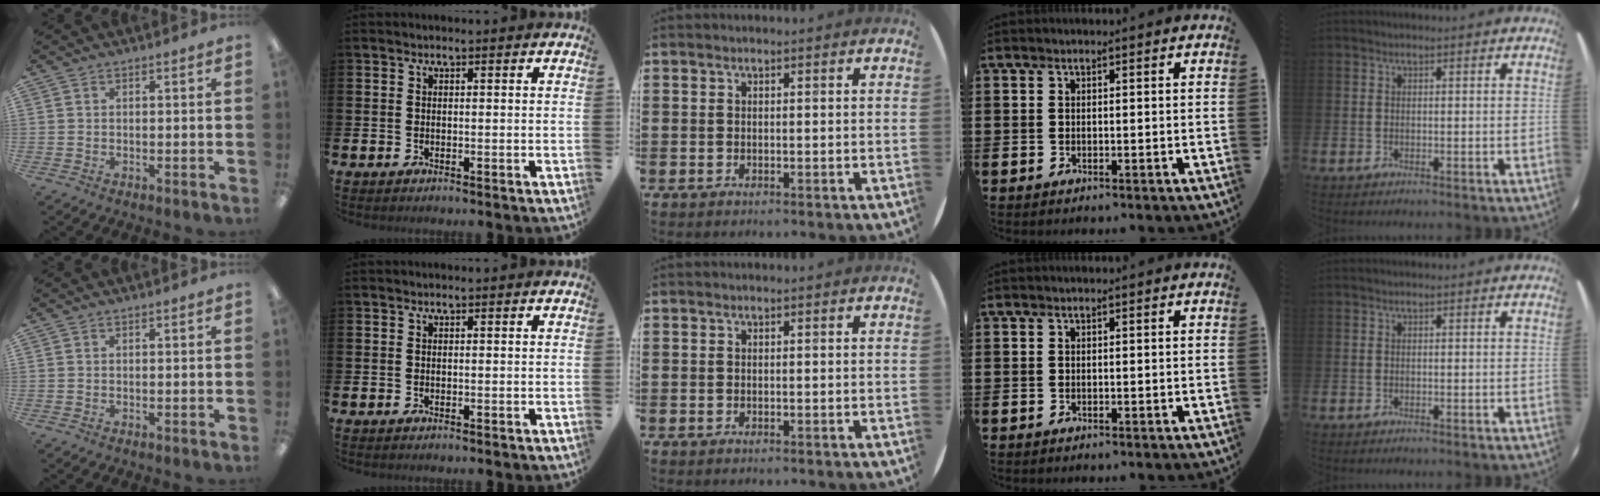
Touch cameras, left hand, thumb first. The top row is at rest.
{}